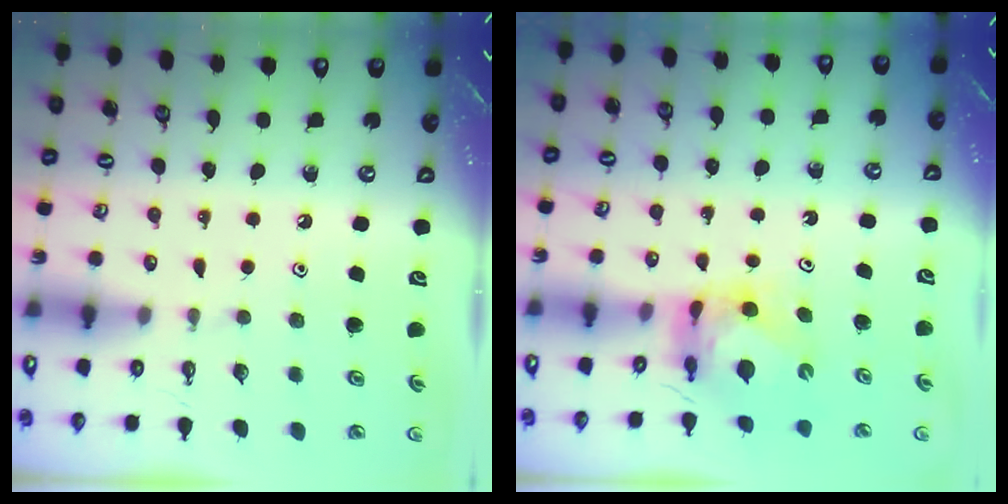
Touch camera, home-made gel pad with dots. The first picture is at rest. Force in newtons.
{"total": 5.6, "press": 5.6, "slide": 0.5}